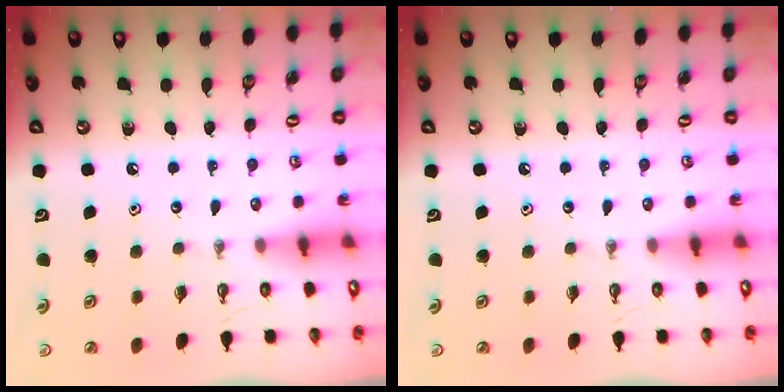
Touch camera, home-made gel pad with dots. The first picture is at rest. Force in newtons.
{"total": 0.0}